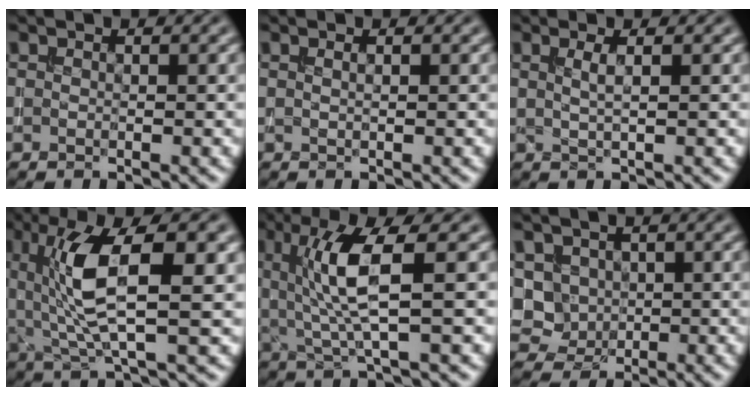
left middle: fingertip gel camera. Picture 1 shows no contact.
{"total": 0.7, "force": [0.4, 0.3, 0.6], "torque": [-0.002, 0.000, 0.001]}
{"total": 1.6, "force": [0.5, 0.6, 1.4], "torque": [-0.019, 0.004, 0.005]}
{"total": 8.9, "force": [1.8, 2.6, 8.3], "torque": [-0.152, 0.001, 0.034]}
{"total": 6.0, "force": [1.1, 1.0, 5.8], "torque": [-0.124, -0.001, 0.026]}
{"total": 3.8, "force": [0.9, 3.4, 1.4], "torque": [-0.030, 0.001, 0.026]}